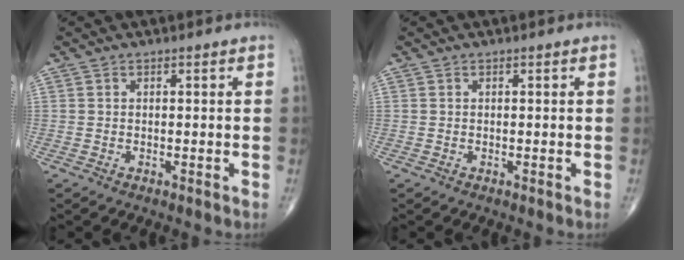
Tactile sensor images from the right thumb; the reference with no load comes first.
{"total": 0.0}